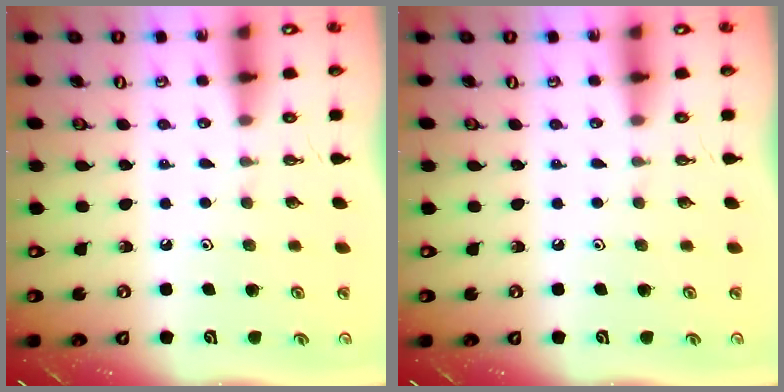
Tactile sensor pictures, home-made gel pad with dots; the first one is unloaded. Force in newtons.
{"total": 0.0}